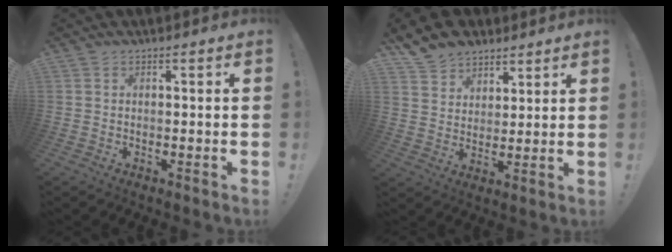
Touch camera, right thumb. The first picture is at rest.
{"total": 9.9, "force": [7.7, 5.8, 1.9], "torque": [-0.044, -0.052, 0.154]}